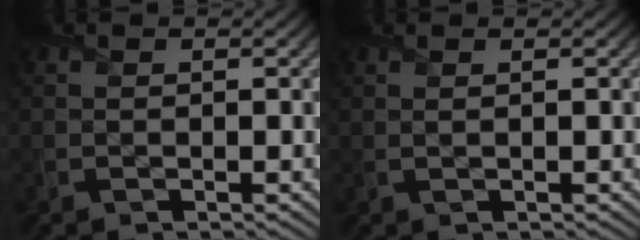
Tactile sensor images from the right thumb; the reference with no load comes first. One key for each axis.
{"total": 0.7, "fx": 0.3, "fy": 0.1, "fz": 0.6, "tx": -0.014, "ty": 0.004, "tz": 0.003}